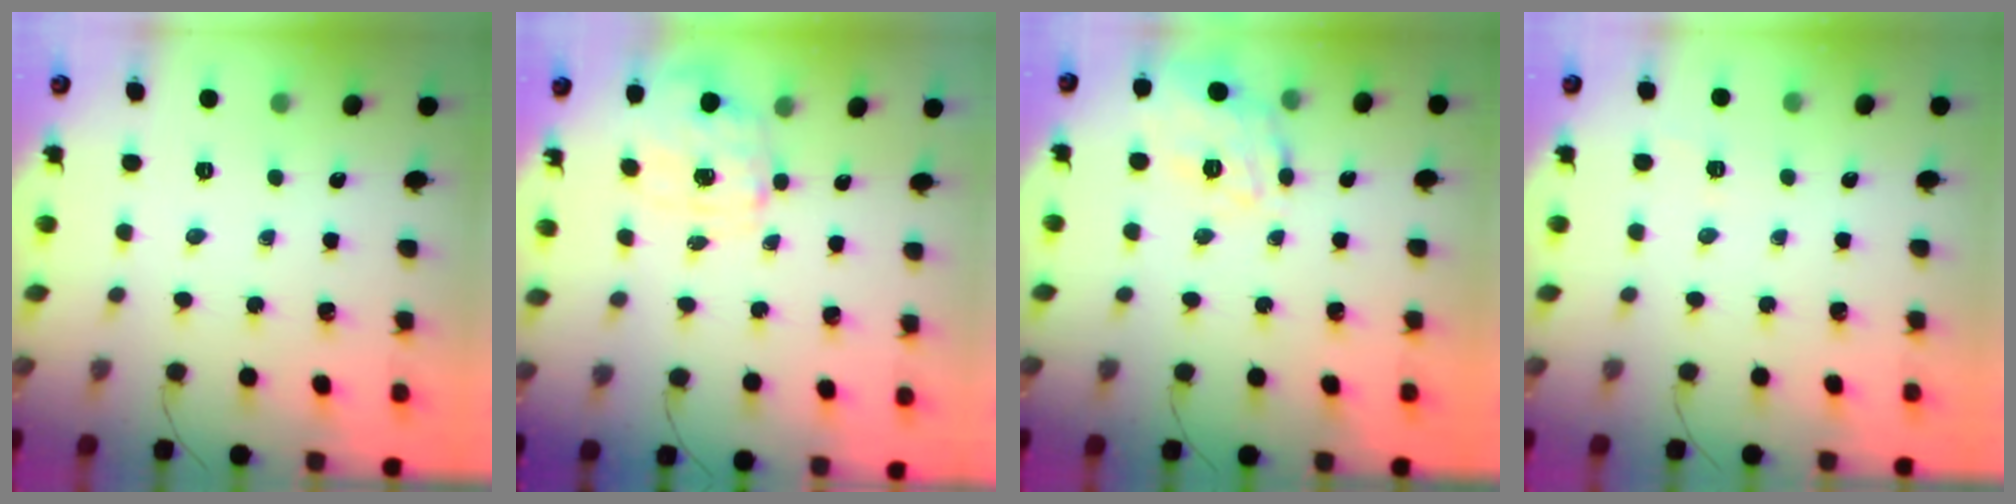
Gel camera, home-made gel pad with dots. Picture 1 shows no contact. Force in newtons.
{"total": 3.8, "press": 3.8, "slide": 0.8}
{"total": 15.4, "press": 15.4, "slide": 0.5}
{"total": 1.3, "press": 0.0, "slide": 1.3}